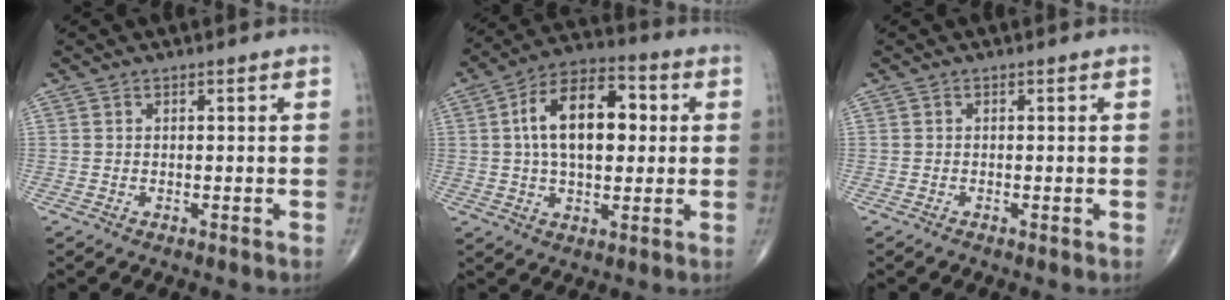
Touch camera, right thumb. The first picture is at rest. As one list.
[{"total": 15.5, "force": [2.3, 8.7, 12.6], "torque": [-0.193, 0.022, 0.031]}, {"total": 0.7, "force": [-0.4, 0.3, 0.5], "torque": [-0.007, -0.002, -0.009]}]